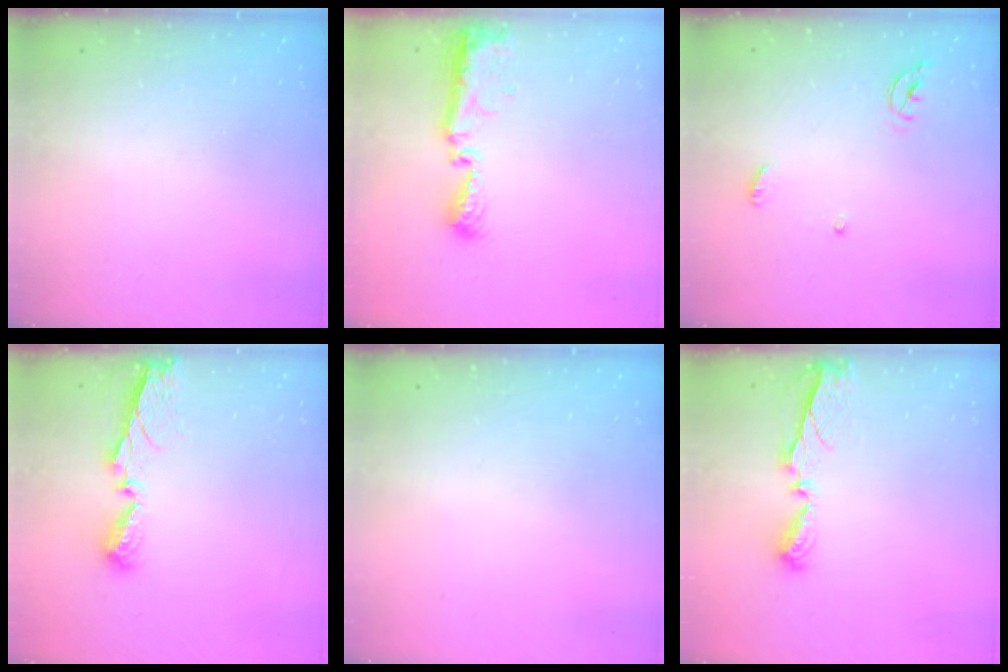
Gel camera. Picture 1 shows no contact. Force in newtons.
{"total": 11.2, "press": 10.1, "slide": 4.8}
{"total": 5.0, "press": 5.0, "slide": 0.5}
{"total": 7.1, "press": 7.1, "slide": 0.2}
{"total": 0.0}
{"total": 6.9, "press": 6.9, "slide": 0.6}